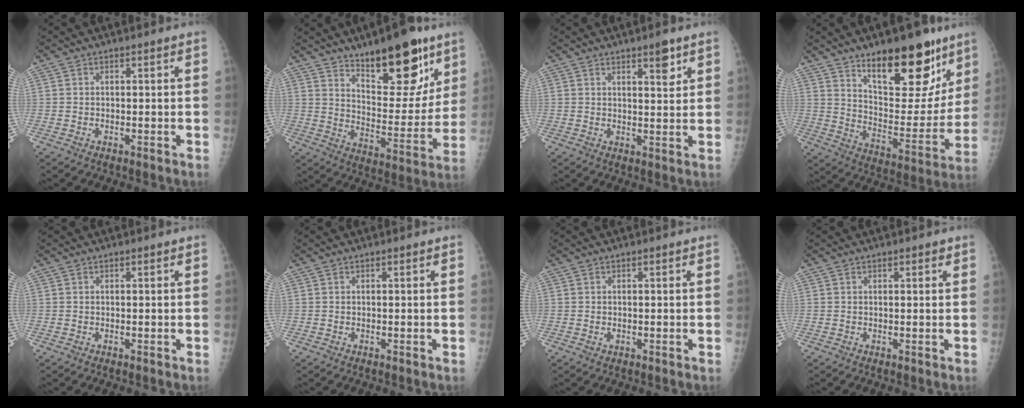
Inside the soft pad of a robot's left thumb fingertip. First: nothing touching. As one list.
[{"total": 18.8, "force": [12.0, 7.2, 12.6], "torque": [-0.131, -0.082, 0.191]}, {"total": 4.2, "force": [2.7, 1.3, 3.0], "torque": [-0.033, -0.017, 0.038]}, {"total": 21.6, "force": [13.6, 9.2, 14.1], "torque": [-0.142, -0.085, 0.214]}, {"total": 0.0}, {"total": 0.0}, {"total": 0.5, "force": [0.0, 0.4, 0.3], "torque": [-0.002, -0.001, 0.000]}, {"total": 0.9, "force": [0.6, 0.4, 0.6], "torque": [-0.004, -0.002, 0.007]}]